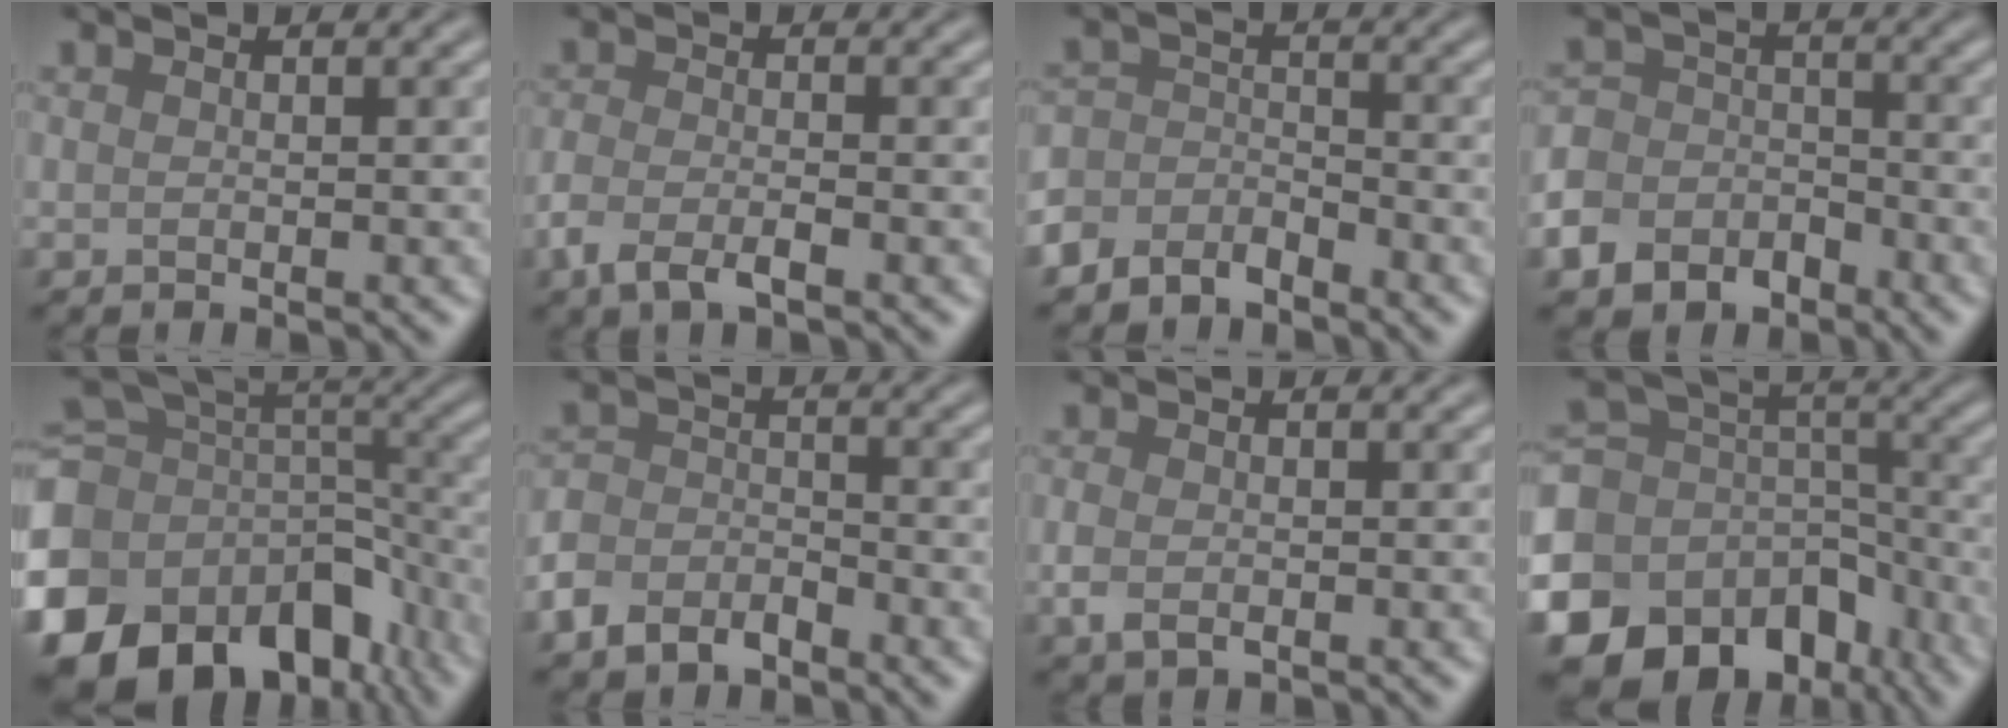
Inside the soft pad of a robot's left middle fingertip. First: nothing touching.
{"total": 3.1, "force": [-1.8, 1.1, 2.3], "torque": [-0.052, -0.005, -0.040]}
{"total": 3.4, "force": [-2.9, 1.7, 0.7], "torque": [-0.008, 0.003, -0.066]}
{"total": 6.0, "force": [-3.9, 4.5, 1.3], "torque": [-0.007, -0.007, -0.089]}
{"total": 16.8, "force": [-8.3, 11.7, 8.8], "torque": [-0.230, -0.015, -0.125]}
{"total": 3.9, "force": [-2.8, 2.3, 1.4], "torque": [-0.030, 0.000, -0.064]}
{"total": 1.8, "force": [-0.6, 1.2, 1.3], "torque": [-0.030, -0.005, -0.011]}
{"total": 16.2, "force": [-9.0, 11.9, 6.3], "torque": [-0.156, -0.027, -0.136]}